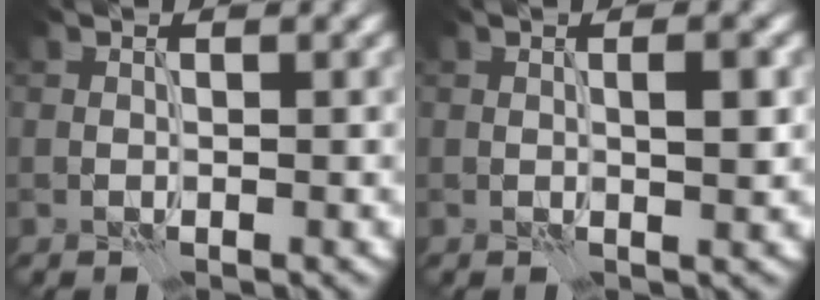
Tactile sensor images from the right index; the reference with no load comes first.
{"total": 1.7, "force": [0.0, 0.1, 1.7], "torque": [-0.024, 0.001, -0.001]}